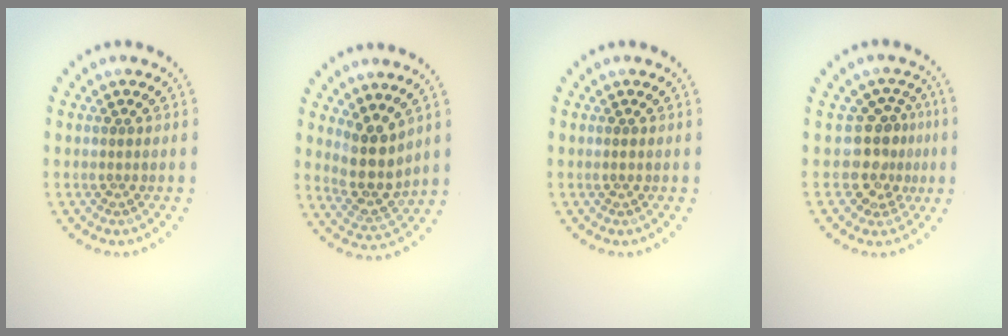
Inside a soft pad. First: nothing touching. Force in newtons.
{"total": 3.7, "press": 3.0, "slide": 2.2}
{"total": 0.6, "press": 0.5, "slide": 0.2}
{"total": 3.3, "press": 2.5, "slide": 2.1}